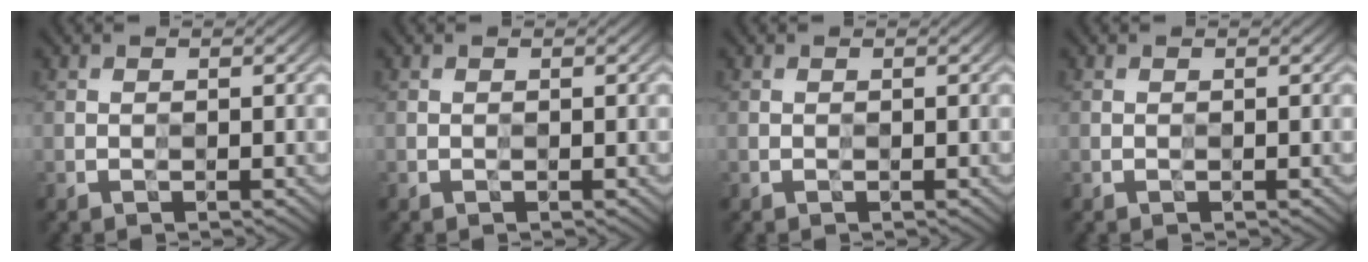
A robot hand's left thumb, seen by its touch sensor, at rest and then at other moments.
{"total": 0.0}
{"total": 0.0}
{"total": 0.0}